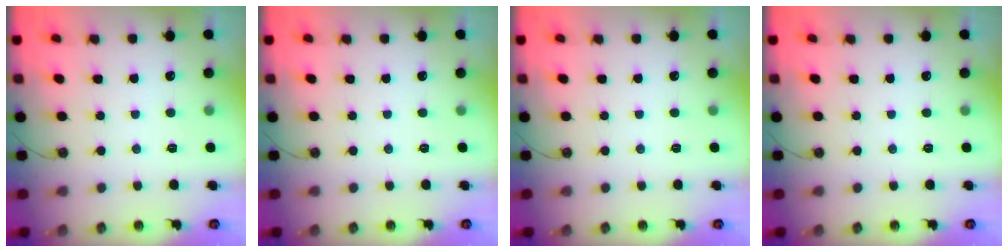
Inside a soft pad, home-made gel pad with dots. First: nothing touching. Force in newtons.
{"total": 0.0}
{"total": 0.0}
{"total": 0.0}